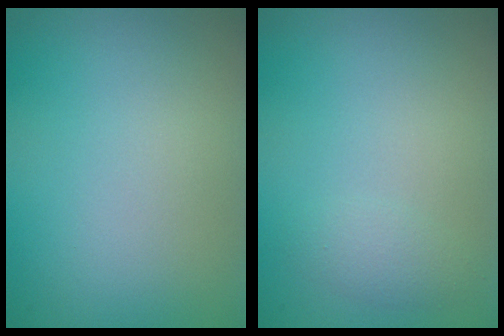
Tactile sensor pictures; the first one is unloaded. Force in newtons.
{"total": 1.1, "press": 1.1, "slide": 0.1}